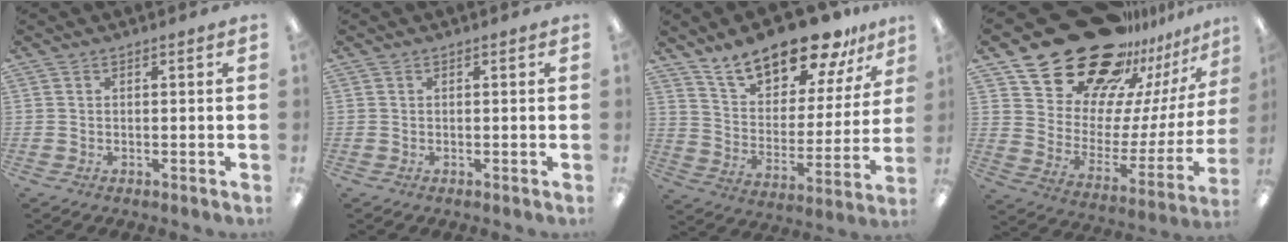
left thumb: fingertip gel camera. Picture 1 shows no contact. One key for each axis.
{"total": 0.0}
{"total": 19.0, "fx": 15.7, "fy": 6.9, "fz": 8.2, "tx": -0.144, "ty": -0.107, "tz": 0.273}
{"total": 27.0, "fx": 21.1, "fy": 13.0, "fz": 10.6, "tx": -0.160, "ty": -0.143, "tz": 0.385}